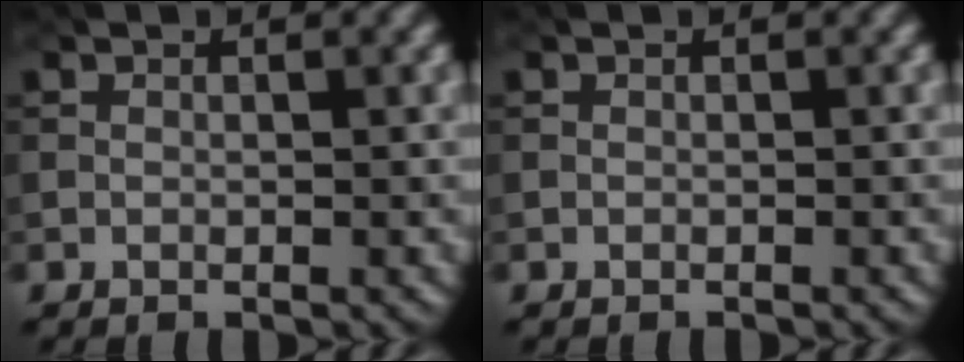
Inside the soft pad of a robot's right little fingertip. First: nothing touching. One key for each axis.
{"total": 0.0}